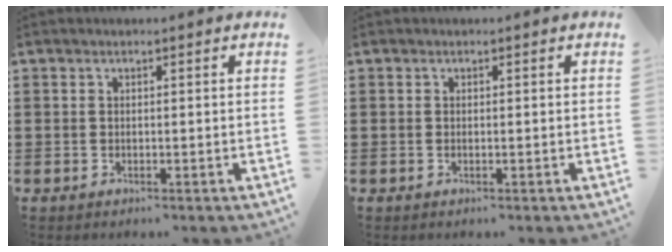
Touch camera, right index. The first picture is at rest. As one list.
[{"total": 0.0}]